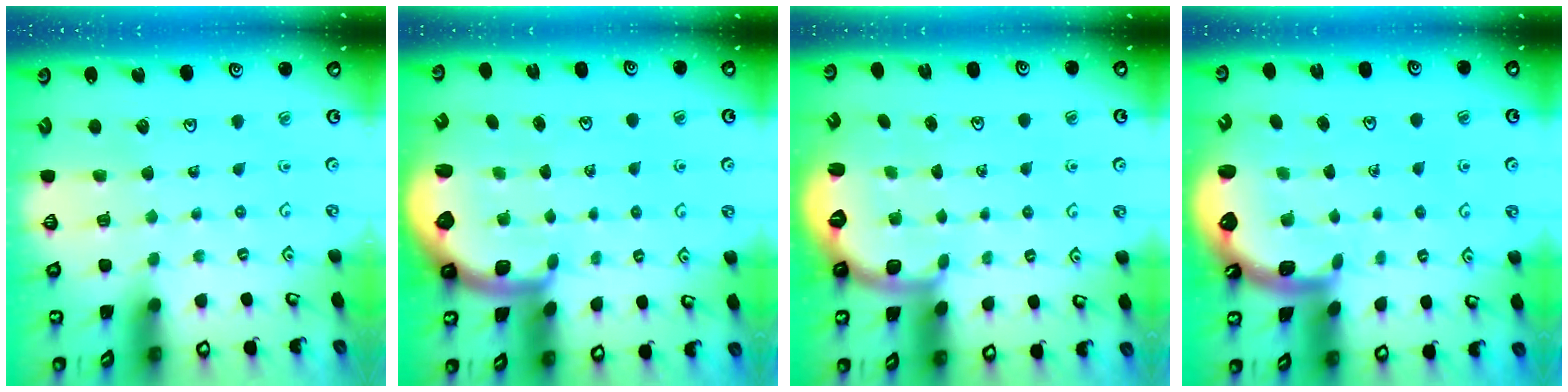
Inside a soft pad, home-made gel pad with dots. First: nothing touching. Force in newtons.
{"total": 1.7, "press": 1.6, "slide": 0.4}
{"total": 2.6, "press": 1.6, "slide": 2.1}
{"total": 1.5, "press": 1.4, "slide": 0.6}